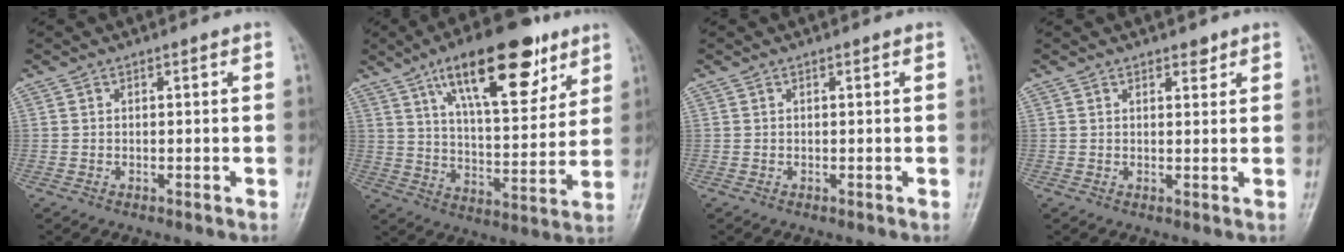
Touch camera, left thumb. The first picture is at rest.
{"total": 20.8, "force": [11.5, 8.1, 15.3], "torque": [-0.199, -0.037, 0.190]}
{"total": 0.0}
{"total": 1.8, "force": [1.3, 0.9, 0.8], "torque": [0.001, -0.008, 0.018]}